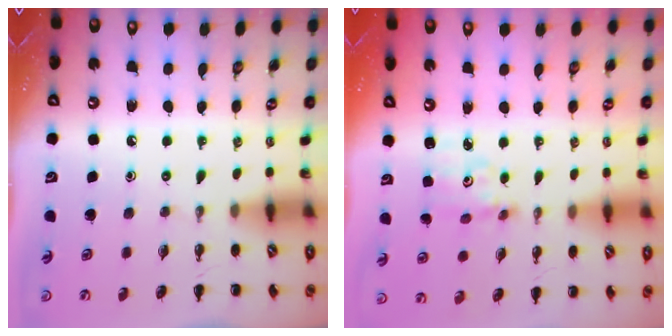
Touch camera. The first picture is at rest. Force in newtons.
{"total": 2.7, "press": 2.7, "slide": 0.3}